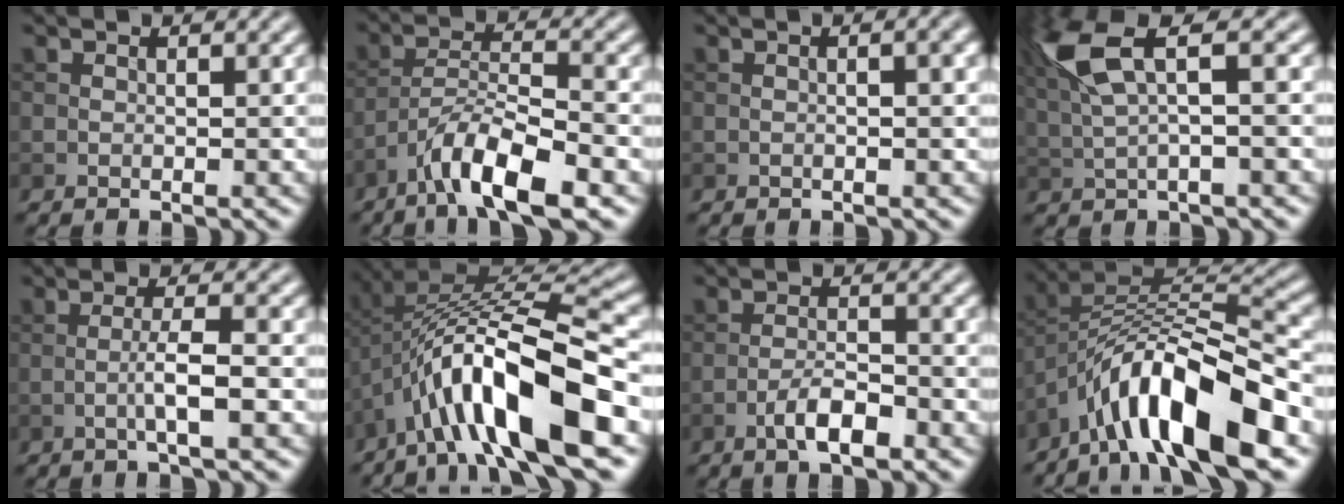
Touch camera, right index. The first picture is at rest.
{"total": 7.6, "force": [-4.9, 1.9, 5.5], "torque": [-0.093, 0.006, -0.091]}
{"total": 3.2, "force": [0.5, 1.2, 2.9], "torque": [-0.023, 0.000, -0.007]}
{"total": 6.8, "force": [2.6, 1.9, 6.0], "torque": [-0.133, 0.017, 0.052]}
{"total": 3.0, "force": [-0.9, 0.2, 2.8], "torque": [-0.052, 0.007, -0.021]}
{"total": 13.0, "force": [-5.3, 3.7, 11.3], "torque": [-0.192, 0.011, -0.090]}
{"total": 3.5, "force": [-2.0, 1.0, 2.7], "torque": [-0.049, 0.006, -0.039]}
{"total": 11.7, "force": [-6.7, 3.5, 8.9], "torque": [-0.145, 0.013, -0.124]}